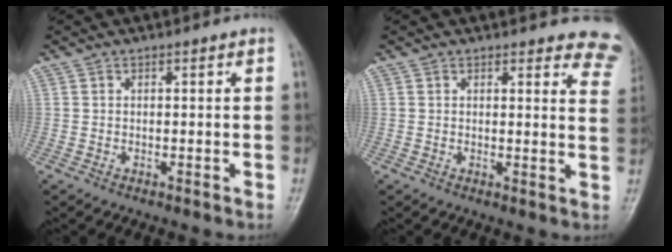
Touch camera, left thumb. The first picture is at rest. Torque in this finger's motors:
{"motor_torque": [0.17, 0.11, 0.07, -0.01, 0.06]}